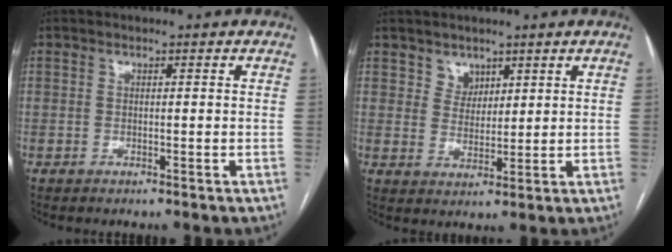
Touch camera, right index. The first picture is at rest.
{"total": 3.4, "force": [2.2, 2.5, 0.6], "torque": [-0.004, 0.000, 0.041]}